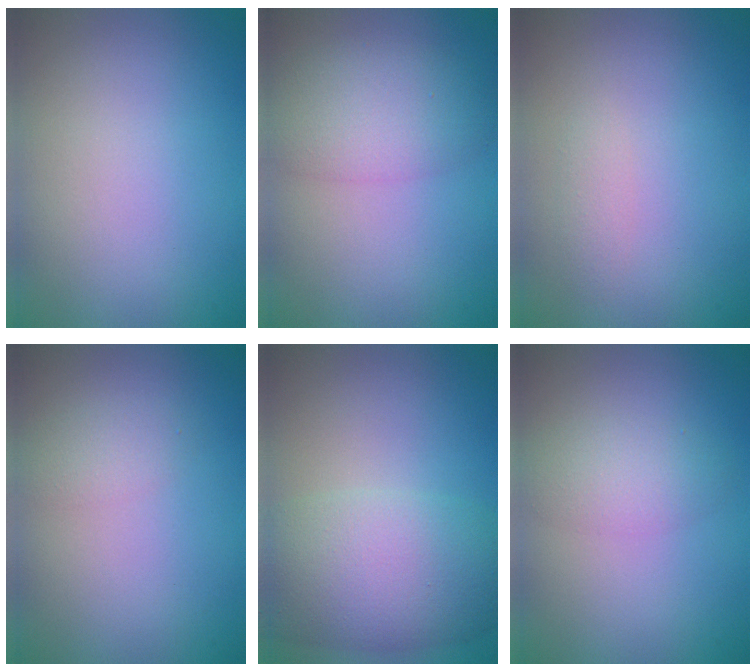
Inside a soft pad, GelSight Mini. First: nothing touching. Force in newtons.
{"total": 4.8, "press": 4.8, "slide": 0.2}
{"total": 0.8, "press": 0.8, "slide": 0.0}
{"total": 1.4, "press": 1.4, "slide": 0.0}
{"total": 8.1, "press": 8.1, "slide": 0.5}
{"total": 2.4, "press": 2.4, "slide": 0.0}